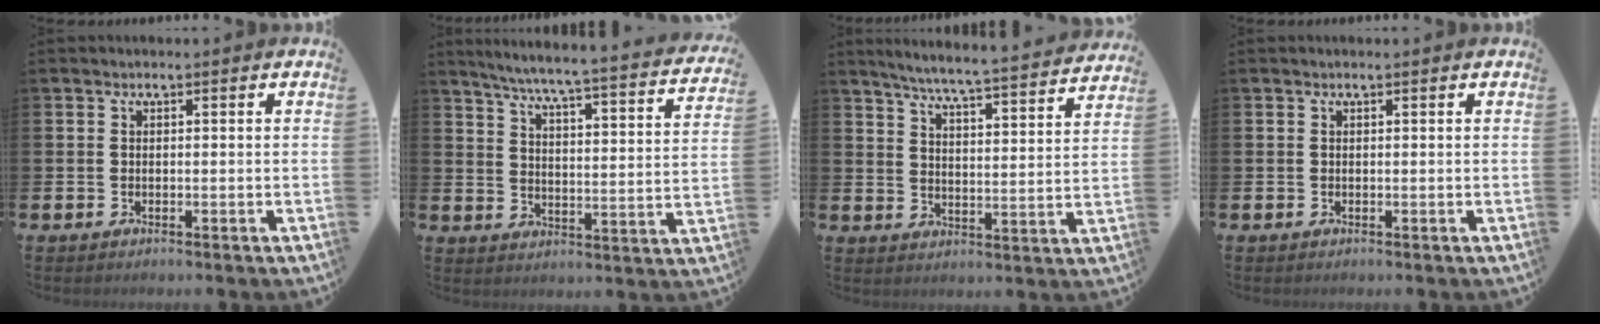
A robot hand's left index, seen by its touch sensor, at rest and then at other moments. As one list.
[{"total": 5.6, "force": [4.9, -0.1, 2.6], "torque": [-0.077, -0.046, 0.077]}, {"total": 6.3, "force": [6.0, -0.3, 2.0], "torque": [-0.058, -0.049, 0.099]}, {"total": 0.0}]